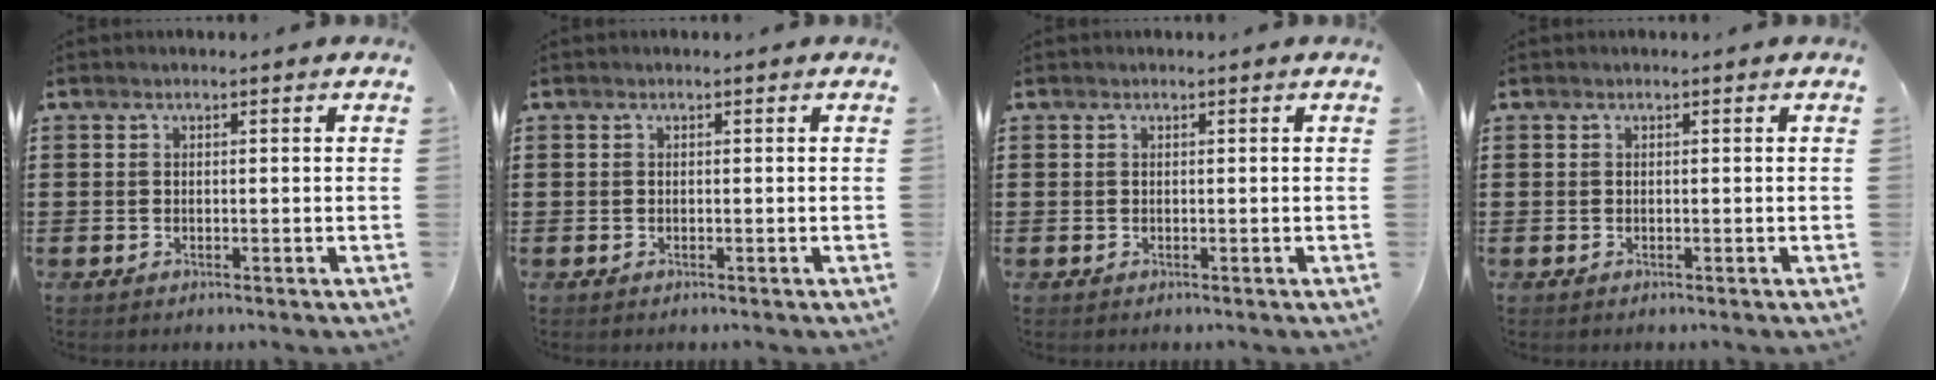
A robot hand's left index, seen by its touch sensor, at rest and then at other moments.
{"total": 0.0}
{"total": 0.0}
{"total": 0.0}